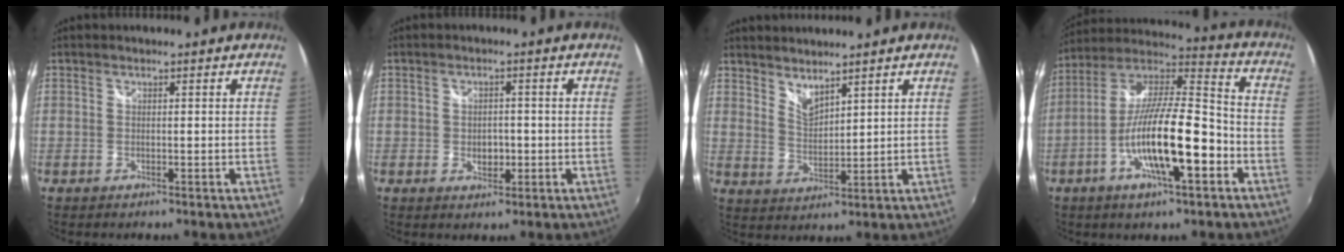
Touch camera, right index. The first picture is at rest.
{"total": 3.6, "force": [-0.8, 2.5, 2.4], "torque": [-0.040, -0.001, -0.012]}
{"total": 4.5, "force": [4.0, 1.0, 1.7], "torque": [-0.025, -0.006, 0.071]}
{"total": 18.3, "force": [-6.4, 4.4, 16.5], "torque": [-0.305, -0.005, -0.121]}